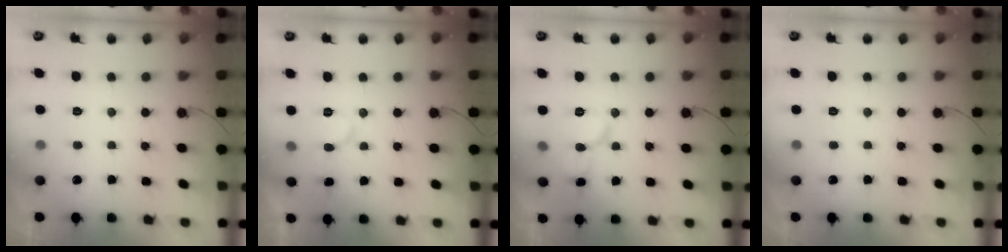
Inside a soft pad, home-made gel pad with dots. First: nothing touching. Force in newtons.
{"total": 6.3, "press": 6.3, "slide": 0.5}
{"total": 9.9, "press": 9.9, "slide": 0.8}
{"total": 0.0}